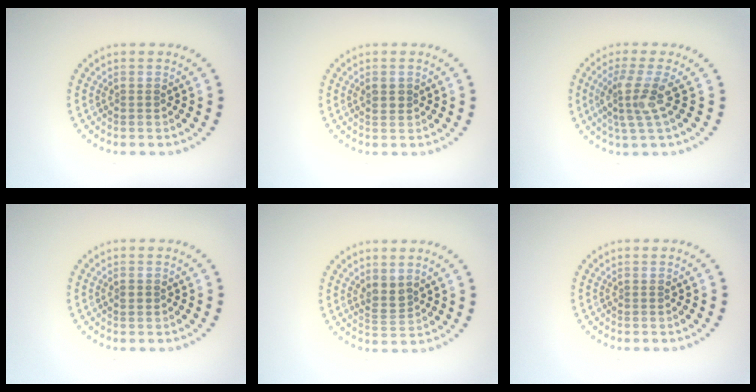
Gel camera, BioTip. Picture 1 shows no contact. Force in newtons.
{"total": 1.2, "press": 1.2, "slide": 0.3}
{"total": 3.3, "press": 2.5, "slide": 2.1}
{"total": 0.9, "press": 0.9, "slide": 0.0}
{"total": 1.9, "press": 1.6, "slide": 1.0}
{"total": 0.0}